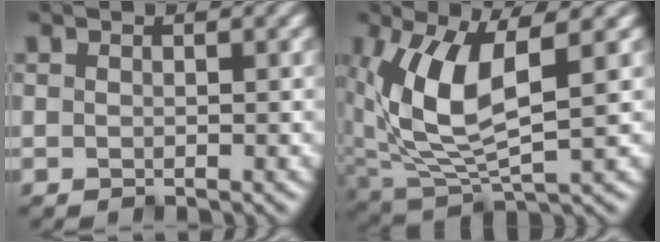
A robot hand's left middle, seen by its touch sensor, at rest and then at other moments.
{"total": 8.4, "force": [2.0, 3.6, 7.3], "torque": [-0.167, -0.007, 0.041]}